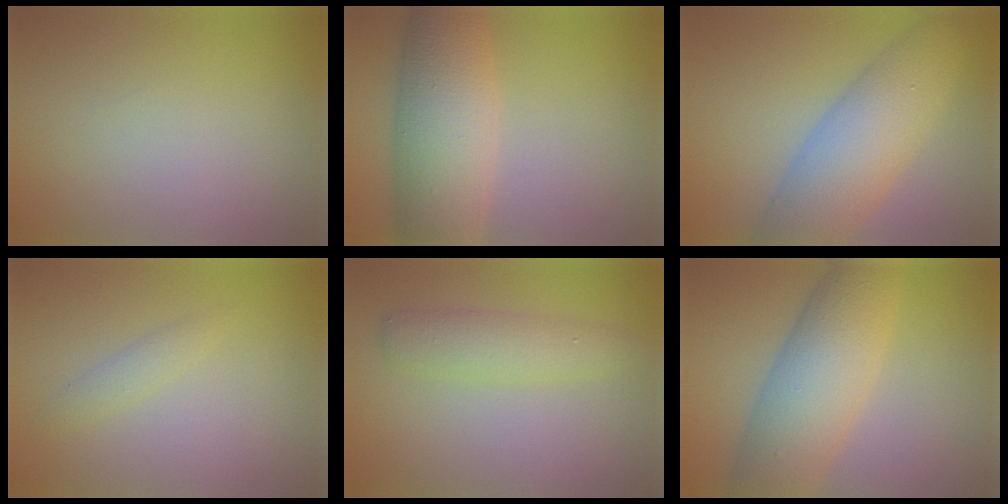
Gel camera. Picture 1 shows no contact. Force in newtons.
{"total": 8.7, "press": 8.7, "slide": 0.3}
{"total": 8.4, "press": 8.4, "slide": 0.3}
{"total": 1.3, "press": 1.3, "slide": 0.0}
{"total": 2.9, "press": 2.9, "slide": 0.1}
{"total": 8.7, "press": 8.7, "slide": 0.2}